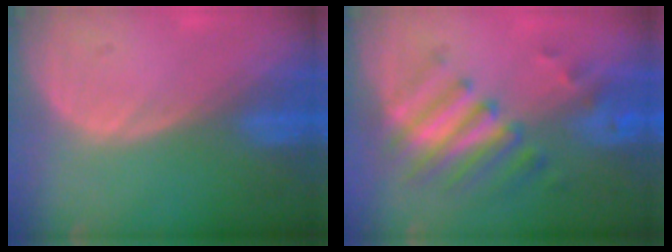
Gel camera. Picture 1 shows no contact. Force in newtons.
{"total": 7.9, "press": 7.1, "slide": 3.6}